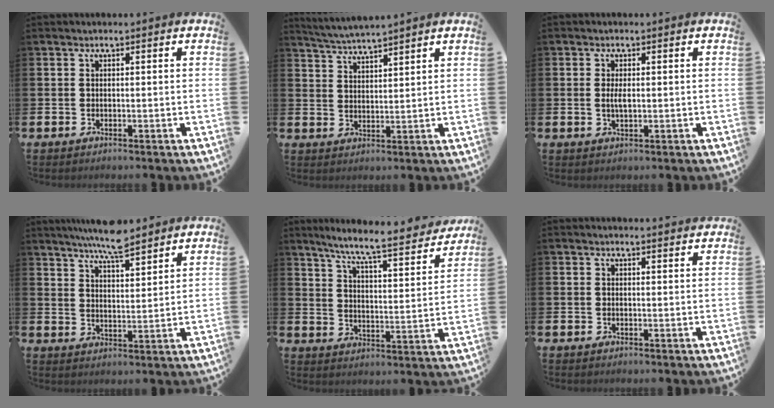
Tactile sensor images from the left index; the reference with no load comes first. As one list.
[{"total": 4.0, "force": [3.9, -0.4, 0.3], "torque": [-0.024, -0.019, 0.071]}, {"total": 2.1, "force": [0.1, 0.8, 1.9], "torque": [-0.036, 0.002, 0.000]}, {"total": 6.7, "force": [6.5, 0.3, 1.7], "torque": [-0.047, -0.032, 0.116]}, {"total": 7.9, "force": [7.0, 0.5, 3.5], "torque": [-0.091, -0.050, 0.116]}, {"total": 1.1, "force": [1.1, 0.0, 0.0], "torque": [0.007, -0.006, 0.019]}]